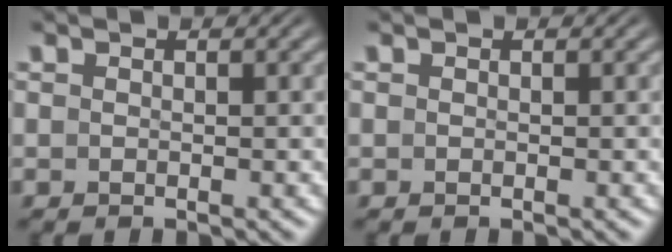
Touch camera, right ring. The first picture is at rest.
{"total": 0.0}